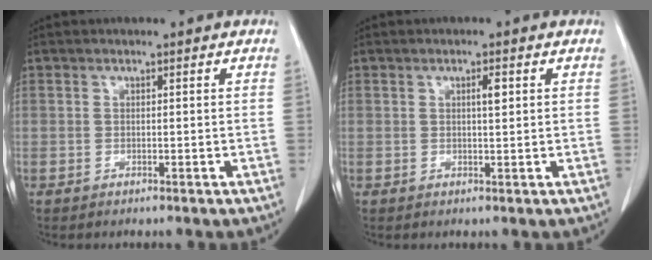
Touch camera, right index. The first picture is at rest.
{"total": 1.5, "force": [0.5, 0.2, 1.4], "torque": [-0.023, 0.001, 0.007]}